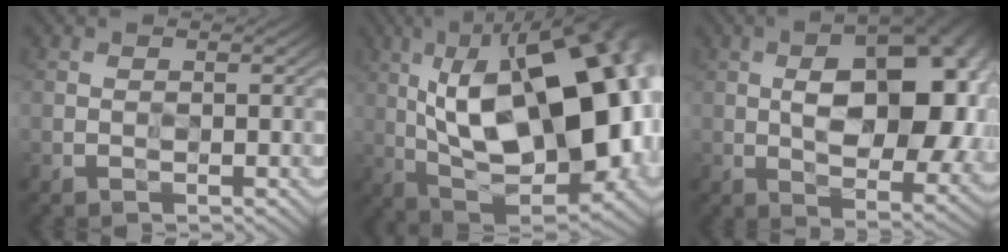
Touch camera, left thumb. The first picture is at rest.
{"total": 19.1, "force": [1.2, 9.2, 16.7], "torque": [-0.271, 0.031, 0.009]}
{"total": 16.5, "force": [0.9, 9.6, 13.4], "torque": [-0.137, 0.023, 0.009]}